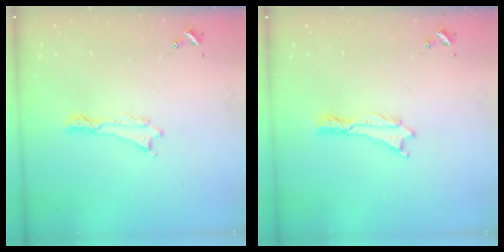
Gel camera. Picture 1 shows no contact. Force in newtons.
{"total": 0.0}